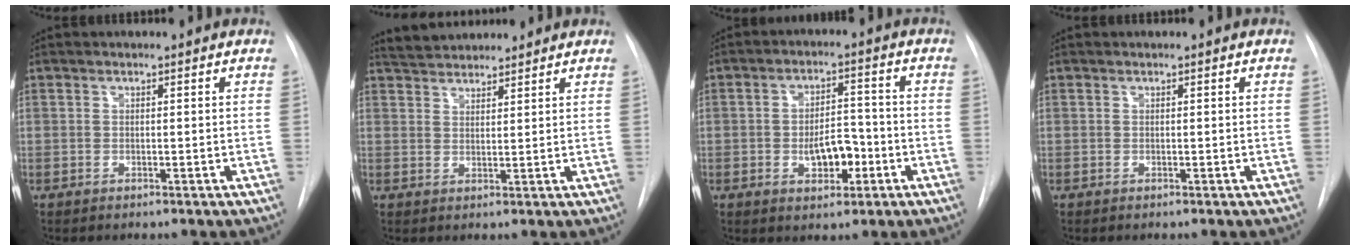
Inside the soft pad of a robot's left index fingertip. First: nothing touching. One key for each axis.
{"total": 5.8, "fx": 5.5, "fy": 1.5, "fz": 1.2, "tx": -0.021, "ty": 0.028, "tz": 0.092}
{"total": 6.2, "fx": -2.5, "fy": 3.1, "fz": 4.8, "tx": -0.074, "ty": 0.004, "tz": -0.034}
{"total": 0.0}